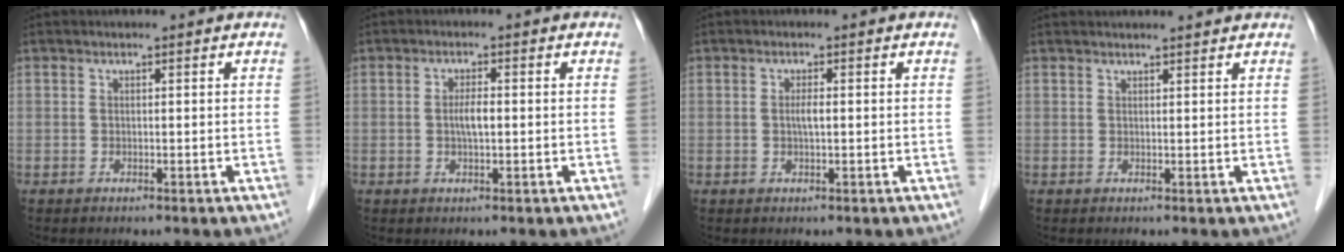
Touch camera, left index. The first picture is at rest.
{"total": 2.5, "force": [-0.1, 0.5, 2.4], "torque": [-0.048, 0.002, -0.003]}
{"total": 1.6, "force": [0.0, 0.2, 1.5], "torque": [-0.031, 0.001, -0.001]}
{"total": 5.6, "force": [5.3, 0.3, 1.6], "torque": [-0.019, 0.026, 0.059]}